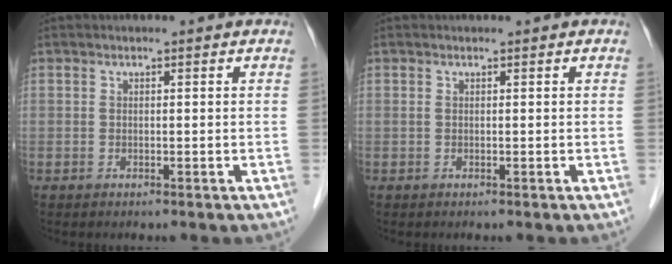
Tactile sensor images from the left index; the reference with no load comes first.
{"total": 0.0}